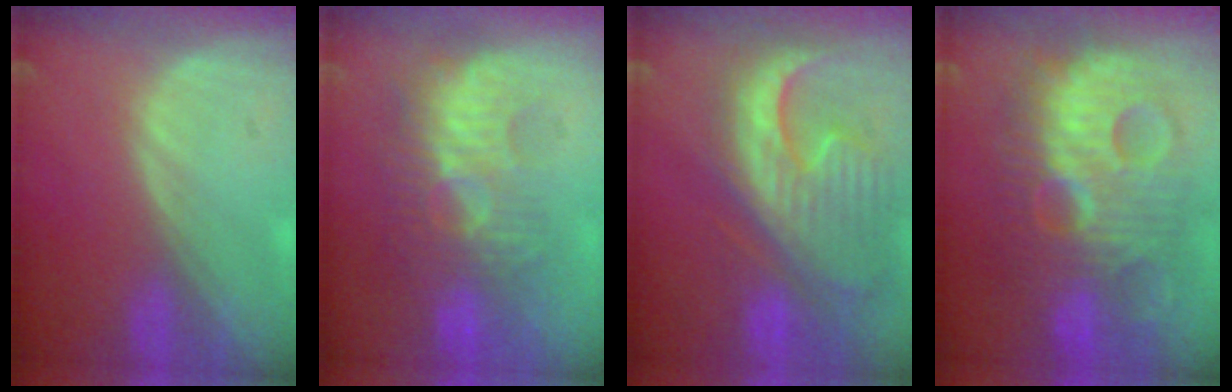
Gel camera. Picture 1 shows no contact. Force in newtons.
{"total": 9.4, "press": 8.9, "slide": 2.9}
{"total": 13.3, "press": 11.5, "slide": 6.7}
{"total": 13.4, "press": 13.4, "slide": 1.2}